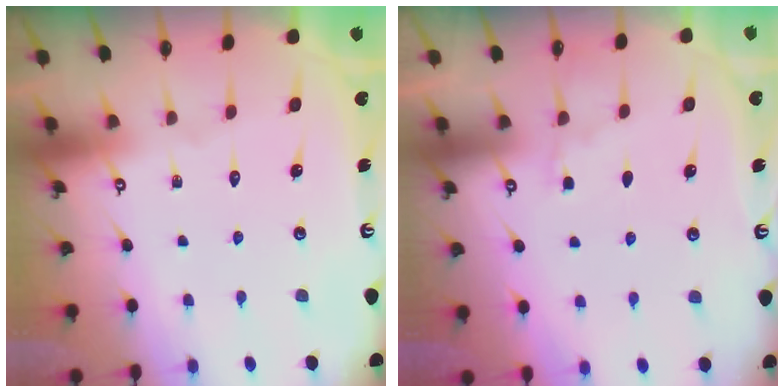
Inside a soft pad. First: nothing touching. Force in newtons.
{"total": 2.7, "press": 2.6, "slide": 0.4}